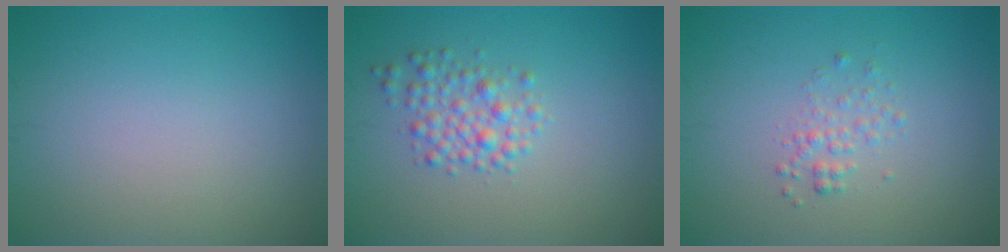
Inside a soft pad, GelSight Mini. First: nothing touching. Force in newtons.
{"total": 2.6, "press": 2.6, "slide": 0.1}
{"total": 1.4, "press": 1.4, "slide": 0.1}